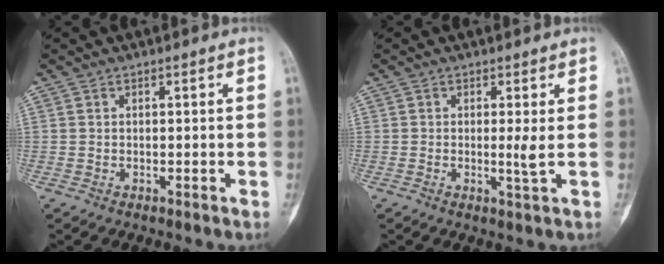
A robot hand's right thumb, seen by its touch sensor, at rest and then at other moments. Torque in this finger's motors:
{"motor_torque": [0.97, 1.32, 0.27, -0.04, 0.05]}